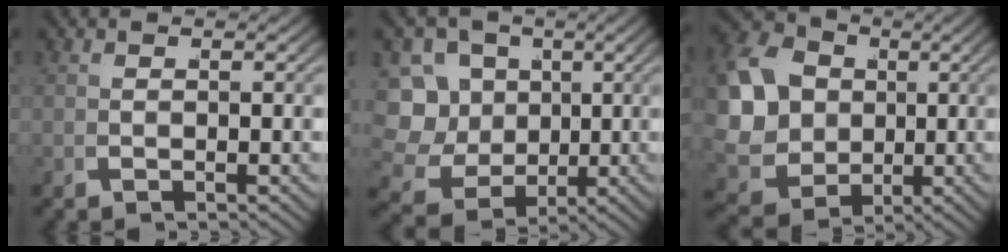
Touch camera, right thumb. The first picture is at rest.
{"total": 14.3, "force": [-1.2, 12.6, 6.5], "torque": [-0.148, -0.046, -0.021]}
{"total": 17.2, "force": [-0.5, 14.9, 8.6], "torque": [-0.215, -0.051, -0.009]}